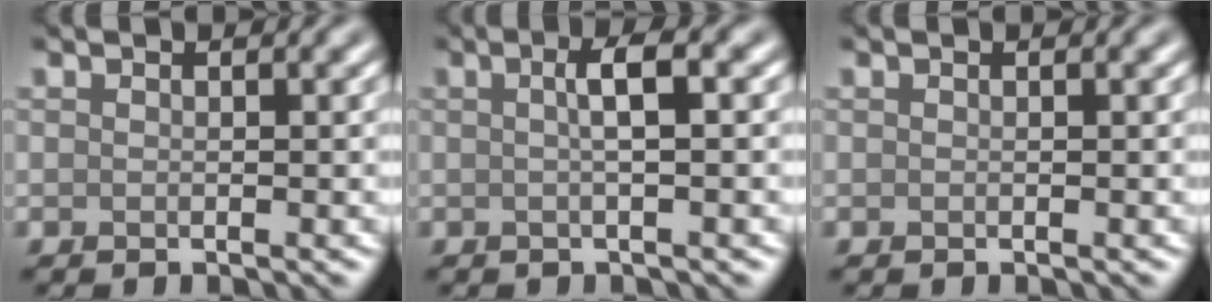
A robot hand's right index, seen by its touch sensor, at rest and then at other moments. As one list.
[{"total": 2.7, "force": [0.3, 0.5, 2.6], "torque": [-0.041, 0.010, 0.001]}, {"total": 0.0}]